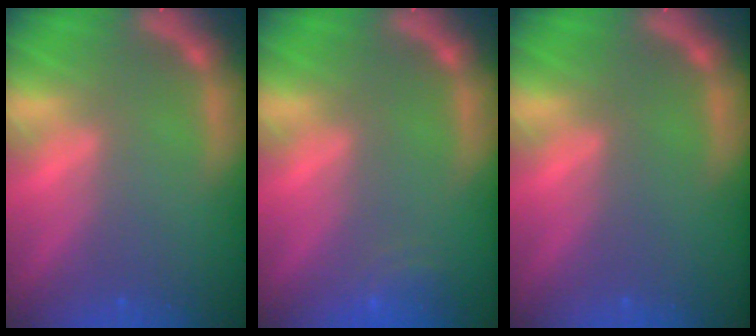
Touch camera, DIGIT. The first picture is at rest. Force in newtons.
{"total": 2.5}
{"total": 0.0}